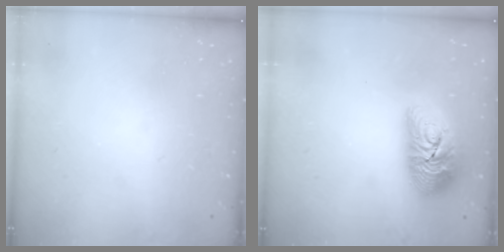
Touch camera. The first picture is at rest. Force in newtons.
{"total": 14.6, "press": 14.6, "slide": 1.2}